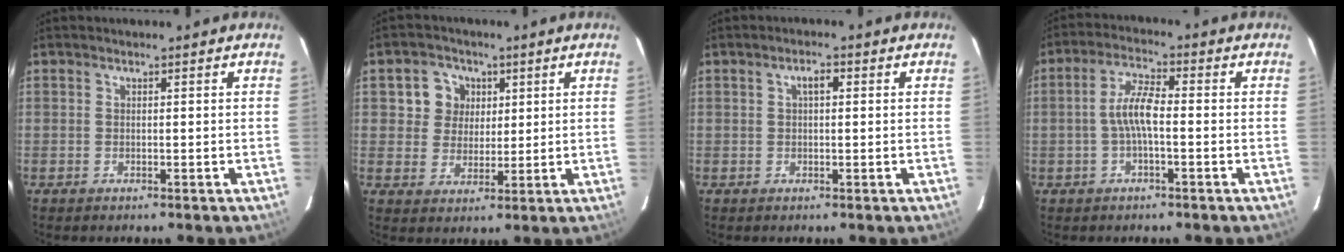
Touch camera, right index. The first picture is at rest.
{"total": 6.9, "force": [1.9, 6.4, 1.8], "torque": [-0.039, 0.018, 0.032]}
{"total": 2.0, "force": [0.5, 0.9, 1.8], "torque": [-0.032, 0.010, 0.008]}
{"total": 5.5, "force": [-0.9, 1.4, 5.3], "torque": [-0.109, 0.012, -0.018]}